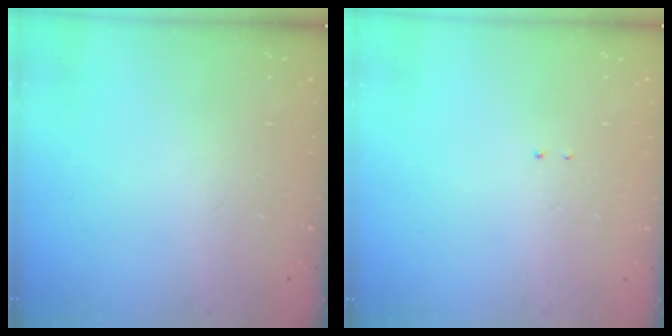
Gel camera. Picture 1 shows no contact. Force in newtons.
{"total": 1.3, "press": 1.2, "slide": 0.6}